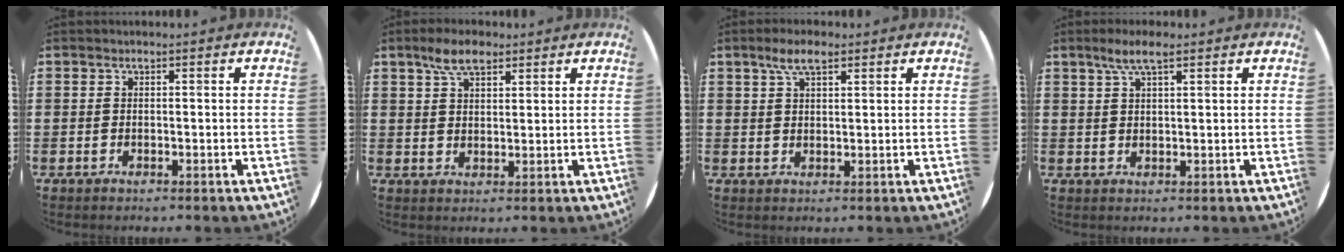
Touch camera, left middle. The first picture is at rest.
{"total": 5.1, "force": [3.6, 2.2, 2.8], "torque": [-0.047, 0.001, 0.063]}
{"total": 4.3, "force": [2.9, 1.5, 2.9], "torque": [-0.054, 0.004, 0.049]}
{"total": 4.0, "force": [2.5, 1.0, 2.9], "torque": [-0.062, 0.007, 0.044]}